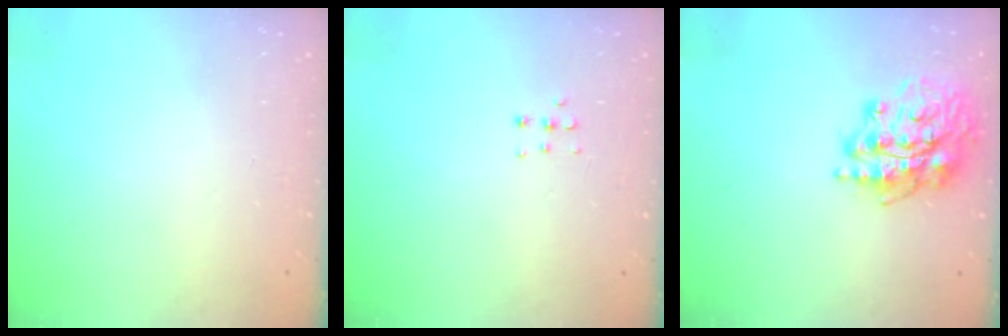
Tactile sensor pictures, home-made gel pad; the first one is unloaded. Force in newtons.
{"total": 3.8, "press": 3.7, "slide": 0.9}
{"total": 17.5, "press": 17.4, "slide": 1.8}